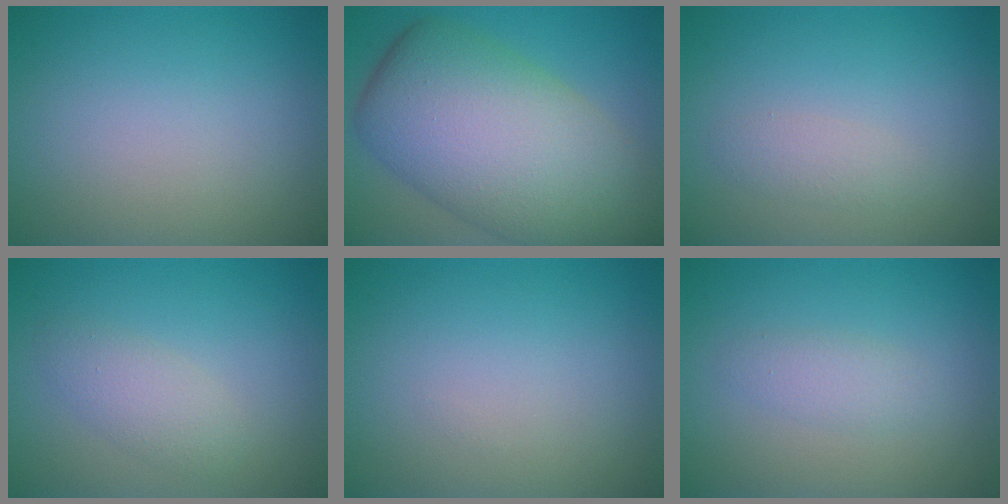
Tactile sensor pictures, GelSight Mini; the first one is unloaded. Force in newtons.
{"total": 13.9, "press": 13.9, "slide": 0.6}
{"total": 1.3, "press": 1.3, "slide": 0.1}
{"total": 2.3, "press": 2.3, "slide": 0.1}
{"total": 0.0}
{"total": 1.6, "press": 1.6, "slide": 0.1}